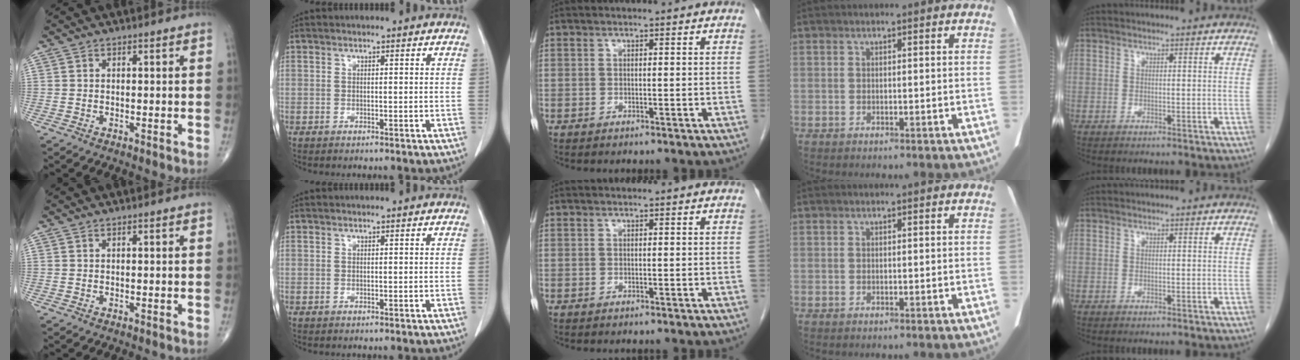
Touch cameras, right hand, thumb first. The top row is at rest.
{}